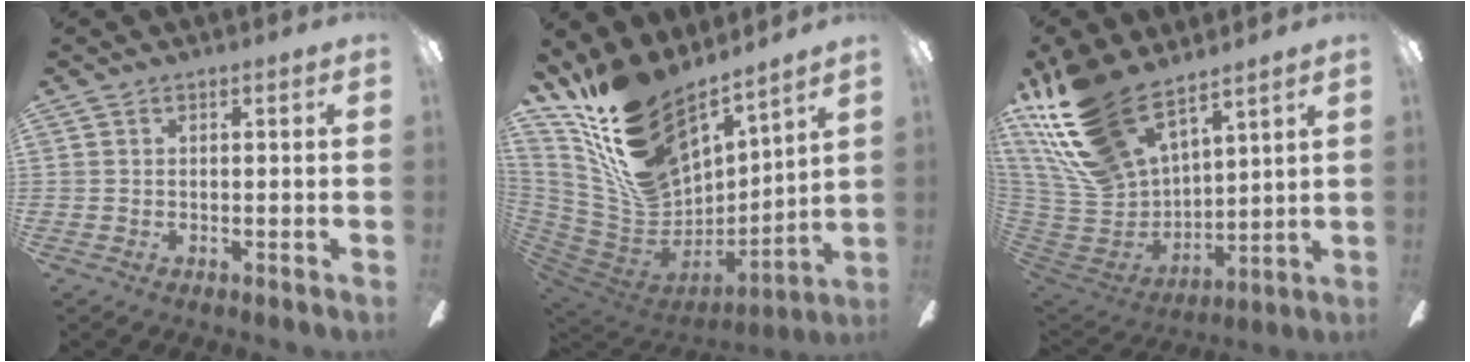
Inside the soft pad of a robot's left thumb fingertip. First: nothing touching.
{"total": 21.0, "force": [16.8, 9.1, 8.8], "torque": [-0.191, -0.122, 0.312]}
{"total": 22.2, "force": [16.0, 10.0, 11.6], "torque": [-0.280, -0.096, 0.293]}